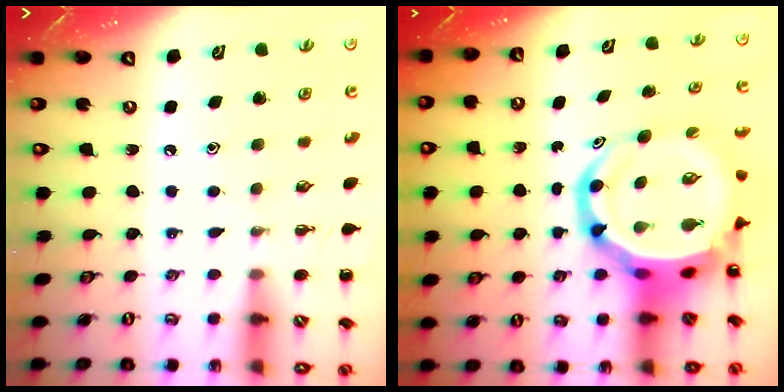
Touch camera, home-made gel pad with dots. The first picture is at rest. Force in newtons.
{"total": 10.2, "press": 9.8, "slide": 2.8}